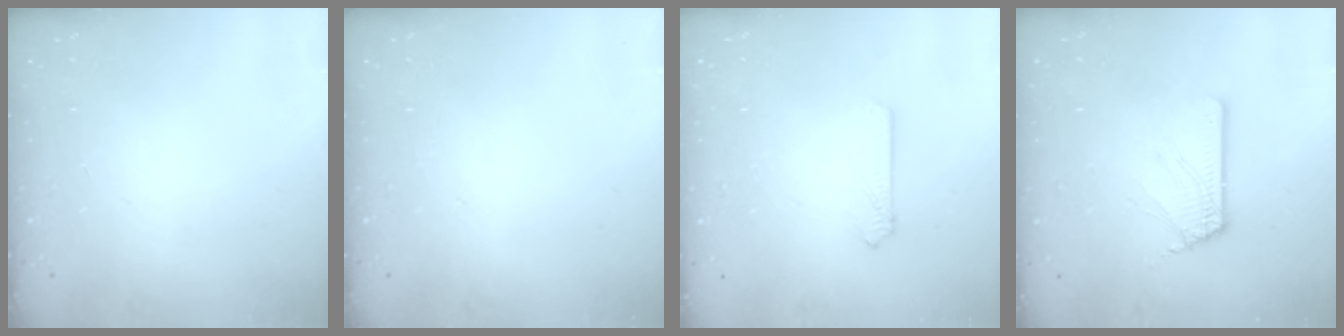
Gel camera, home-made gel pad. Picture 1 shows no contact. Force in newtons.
{"total": 0.0}
{"total": 2.6, "press": 2.6, "slide": 0.3}
{"total": 2.5, "press": 2.5, "slide": 0.3}